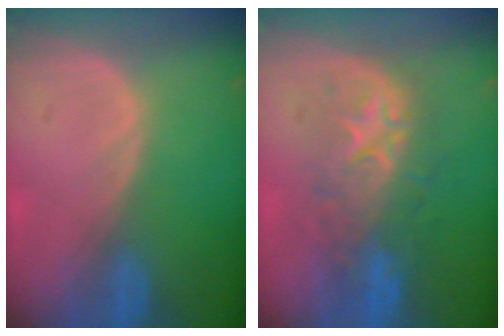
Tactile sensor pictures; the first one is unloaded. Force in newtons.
{"total": 8.6, "press": 8.6, "slide": 0.5}